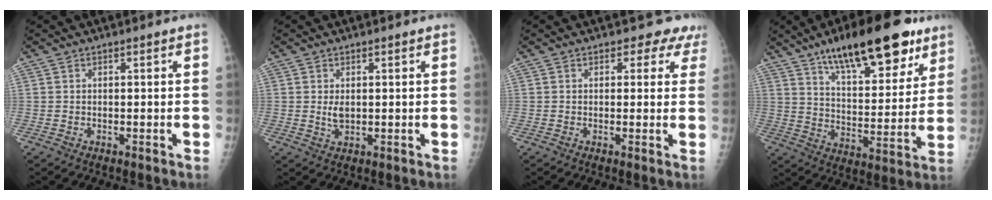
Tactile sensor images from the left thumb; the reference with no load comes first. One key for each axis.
{"total": 2.3, "fx": 0.5, "fy": 1.3, "fz": 1.8, "tx": -0.032, "ty": -0.007, "tz": 0.014}
{"total": 3.9, "fx": 3.1, "fy": 2.3, "fz": 0.6, "tx": 0.028, "ty": -0.014, "tz": 0.019}
{"total": 21.8, "fx": 14.2, "fy": 7.6, "fz": 14.8, "tx": -0.187, "ty": -0.052, "tz": 0.224}